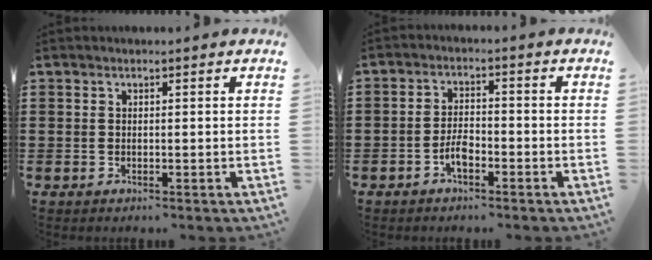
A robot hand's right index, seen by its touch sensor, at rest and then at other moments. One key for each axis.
{"total": 3.6, "fx": -1.9, "fy": 1.6, "fz": 2.6, "tx": -0.062, "ty": 0.002, "tz": -0.039}